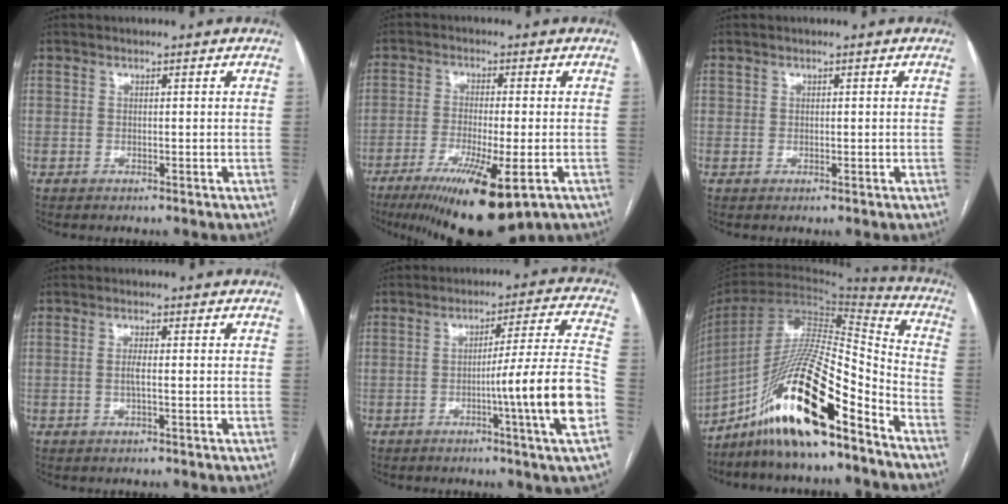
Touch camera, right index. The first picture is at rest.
{"total": 14.2, "force": [-7.8, 2.4, 11.6], "torque": [-0.173, -0.036, -0.119]}
{"total": 0.6, "force": [0.3, 0.5, 0.0], "torque": [0.010, 0.002, 0.004]}
{"total": 1.6, "force": [-0.1, 0.1, 1.6], "torque": [-0.032, 0.001, 0.000]}
{"total": 13.1, "force": [-3.9, -2.1, 12.4], "torque": [-0.181, -0.005, -0.065]}
{"total": 20.3, "force": [-12.9, 3.0, 15.4], "torque": [-0.302, -0.004, -0.231]}